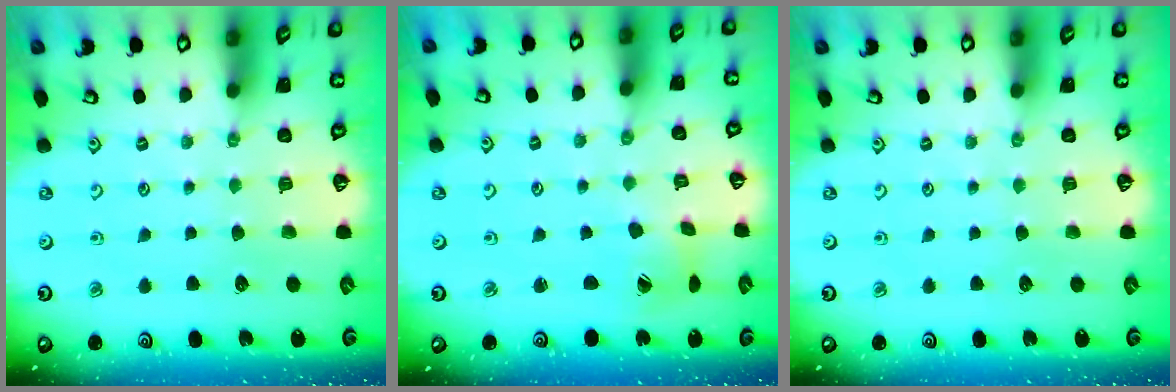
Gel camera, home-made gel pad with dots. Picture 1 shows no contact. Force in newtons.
{"total": 4.6, "press": 4.6, "slide": 0.6}
{"total": 0.0}